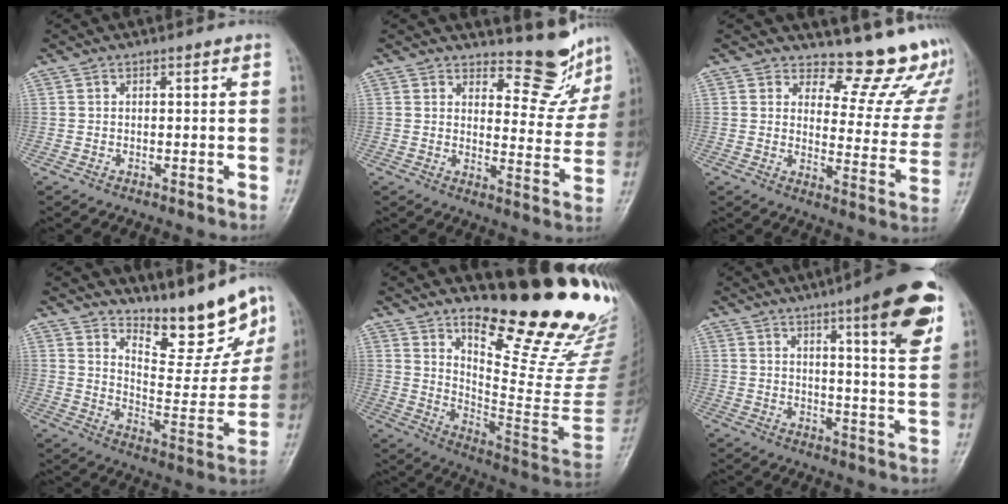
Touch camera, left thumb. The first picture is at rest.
{"total": 9.9, "force": [9.0, 3.4, 2.1], "torque": [0.005, -0.089, 0.110]}
{"total": 14.2, "force": [13.3, 4.1, 3.2], "torque": [0.003, -0.151, 0.144]}
{"total": 14.1, "force": [11.9, 3.8, 6.7], "torque": [-0.060, -0.088, 0.191]}
{"total": 24.6, "force": [17.2, 5.6, 16.6], "torque": [-0.206, -0.149, 0.256]}
{"total": 15.1, "force": [7.8, 2.4, 12.7], "torque": [-0.152, -0.036, 0.104]}